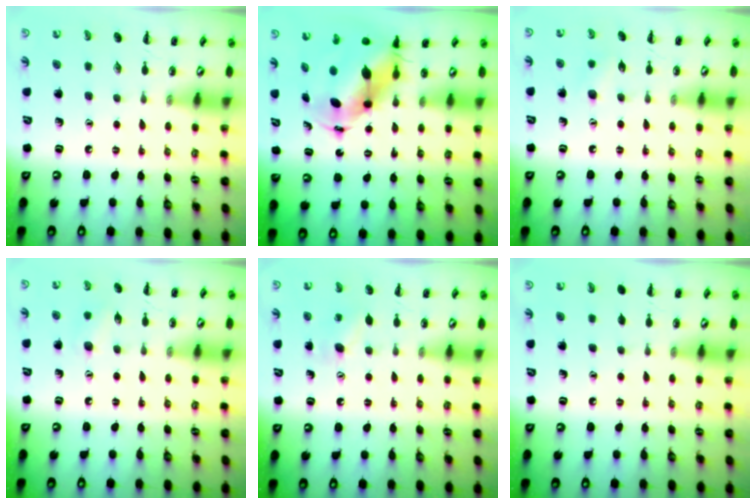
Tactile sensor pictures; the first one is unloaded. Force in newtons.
{"total": 7.7, "press": 7.4, "slide": 2.3}
{"total": 5.7, "press": 5.5, "slide": 1.3}
{"total": 6.4, "press": 6.2, "slide": 1.6}
{"total": 5.1, "press": 5.0, "slide": 0.9}
{"total": 0.0}